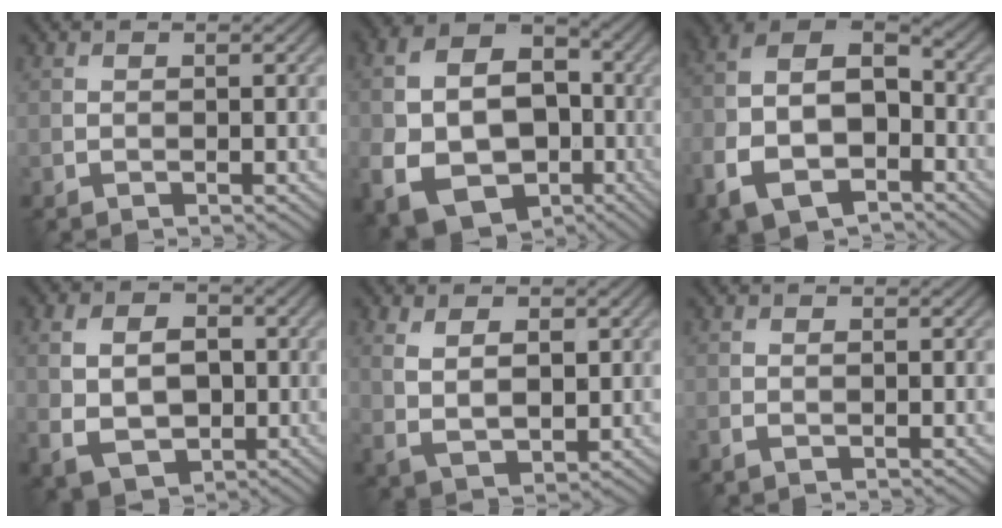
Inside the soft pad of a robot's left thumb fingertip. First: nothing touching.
{"total": 15.1, "force": [-4.2, 11.2, 9.1], "torque": [-0.191, -0.033, -0.069]}
{"total": 14.7, "force": [-6.6, 9.1, 9.5], "torque": [-0.218, -0.035, -0.118]}
{"total": 8.5, "force": [-0.6, 6.3, 5.6], "torque": [-0.108, 0.000, -0.014]}
{"total": 5.4, "force": [1.5, 3.2, 4.2], "torque": [-0.084, -0.007, 0.032]}
{"total": 0.9, "force": [-0.4, 0.3, 0.8], "torque": [-0.018, 0.000, -0.009]}